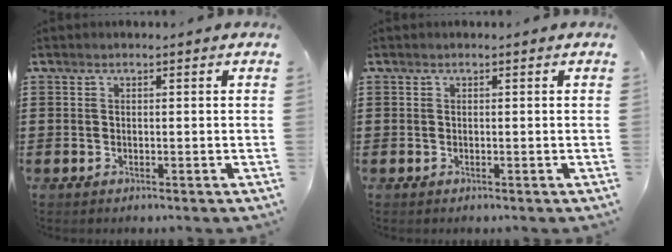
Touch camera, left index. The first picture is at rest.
{"total": 0.0}